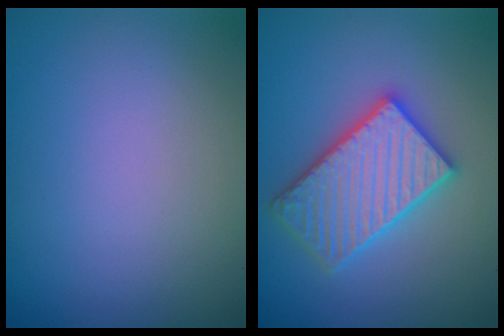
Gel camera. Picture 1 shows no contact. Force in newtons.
{"total": 5.6, "press": 5.5, "slide": 0.8}